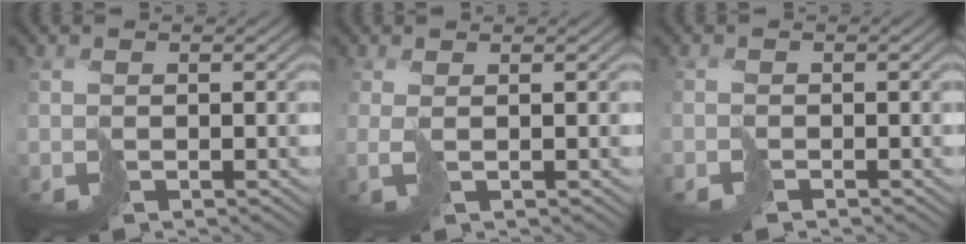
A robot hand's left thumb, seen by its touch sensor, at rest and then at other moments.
{"total": 1.5, "force": [0.1, 0.4, 1.5], "torque": [-0.029, 0.003, 0.002]}
{"total": 0.8, "force": [-0.8, 0.1, 0.1], "torque": [-0.004, -0.002, -0.019]}